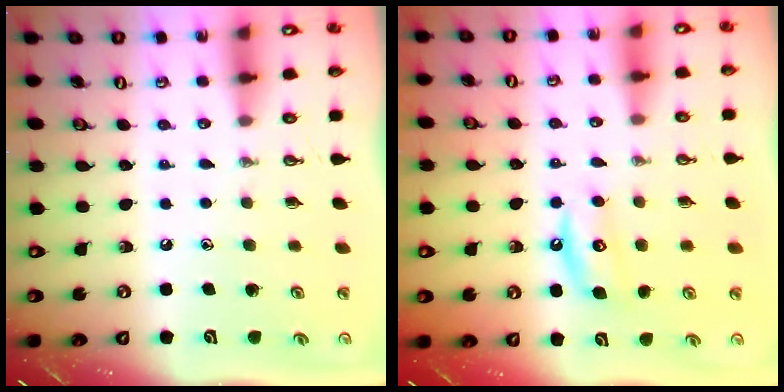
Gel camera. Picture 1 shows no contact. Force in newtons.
{"total": 7.7, "press": 7.7, "slide": 0.5}